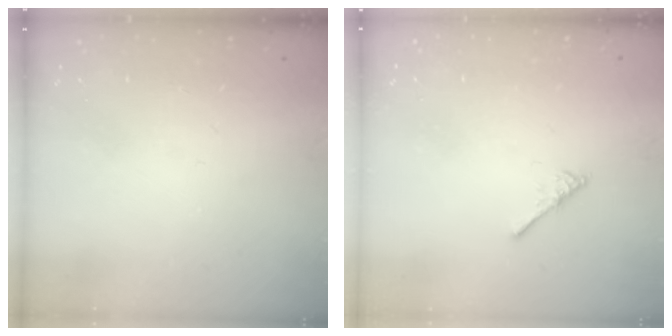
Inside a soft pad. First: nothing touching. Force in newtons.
{"total": 3.0, "press": 2.9, "slide": 0.5}